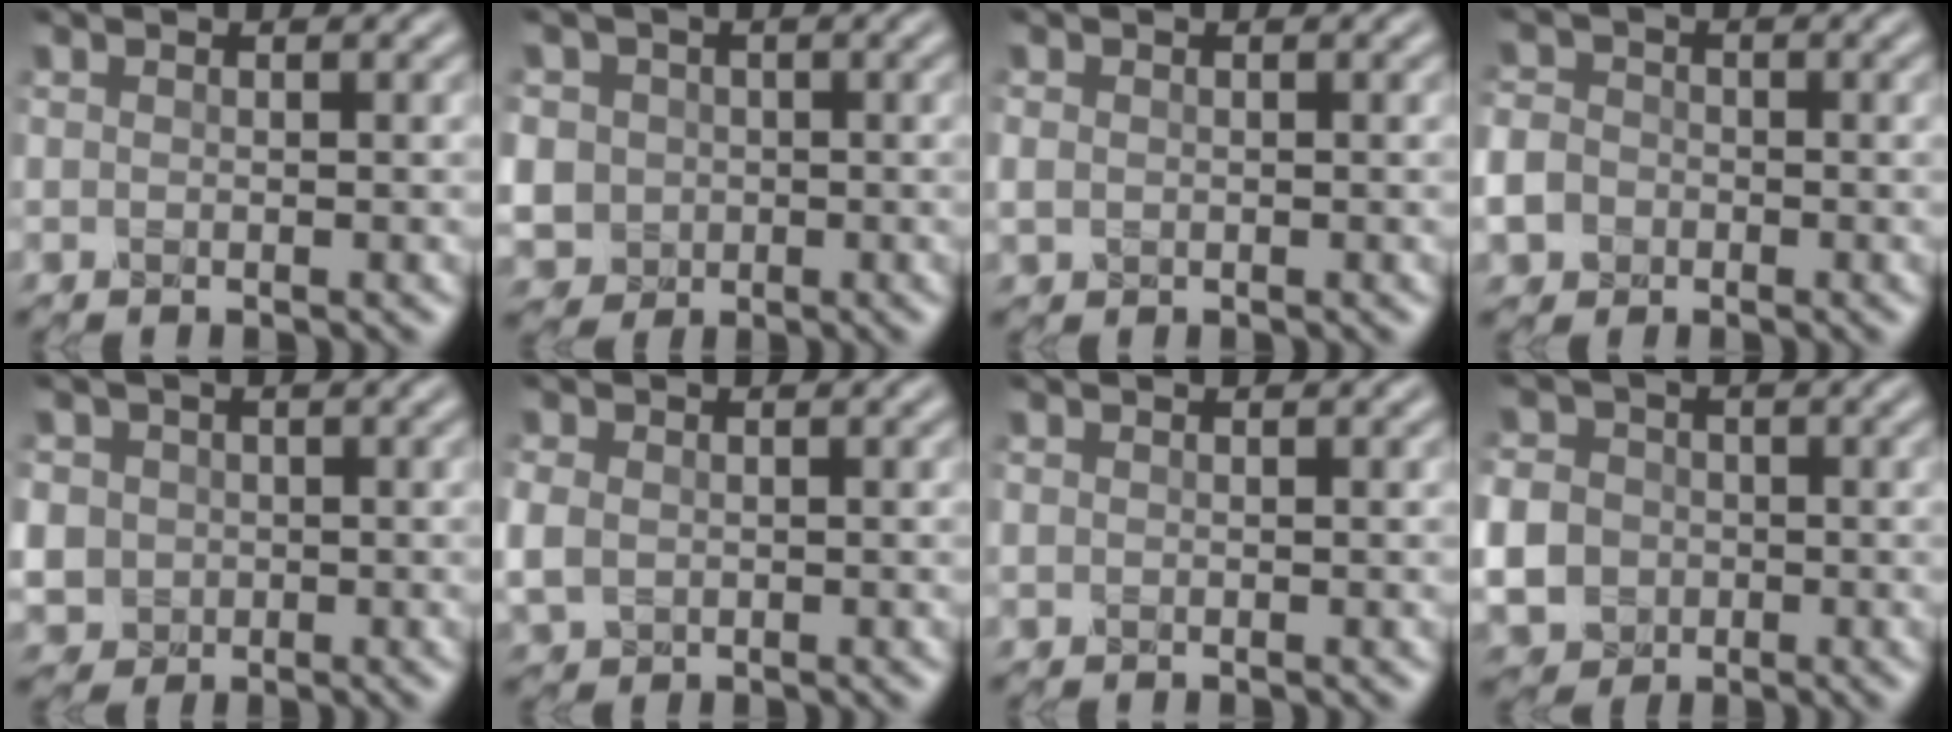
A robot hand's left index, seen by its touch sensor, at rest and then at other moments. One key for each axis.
{"total": 6.3, "fx": -0.2, "fy": 6.0, "fz": 1.8, "tx": -0.051, "ty": 0.012, "tz": -0.019}
{"total": 1.0, "fx": 0.0, "fy": 0.9, "fz": 0.5, "tx": -0.012, "ty": -0.001, "tz": 0.000}
{"total": 5.5, "fx": -2.4, "fy": 4.5, "fz": 1.9, "tx": -0.044, "ty": -0.016, "tz": -0.062}
{"total": 5.5, "fx": -0.3, "fy": 5.2, "fz": 1.7, "tx": -0.046, "ty": 0.012, "tz": -0.019}
{"total": 2.6, "fx": -0.2, "fy": 2.2, "fz": 1.4, "tx": -0.042, "ty": -0.003, "tz": -0.005}
{"total": 0.0}
{"total": 6.7, "fx": -1.4, "fy": 6.0, "fz": 2.6, "tx": -0.071, "ty": -0.010, "tz": -0.054}